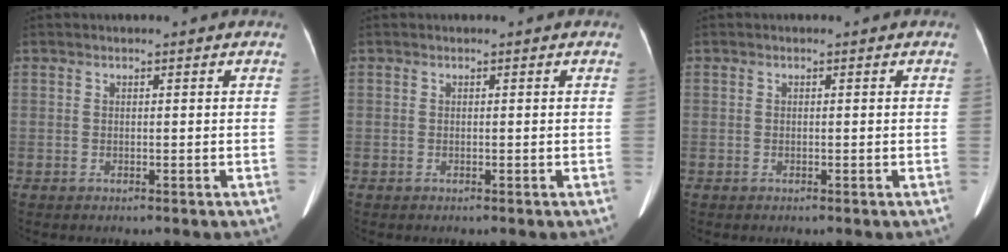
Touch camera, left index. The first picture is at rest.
{"total": 0.0}
{"total": 0.0}